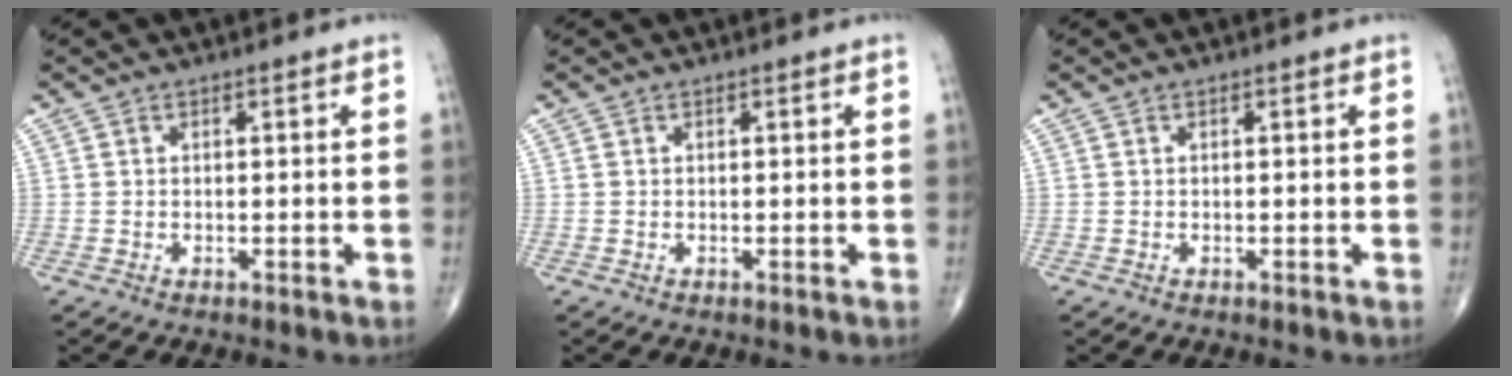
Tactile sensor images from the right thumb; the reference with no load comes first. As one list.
[{"total": 0.0}, {"total": 0.0}]